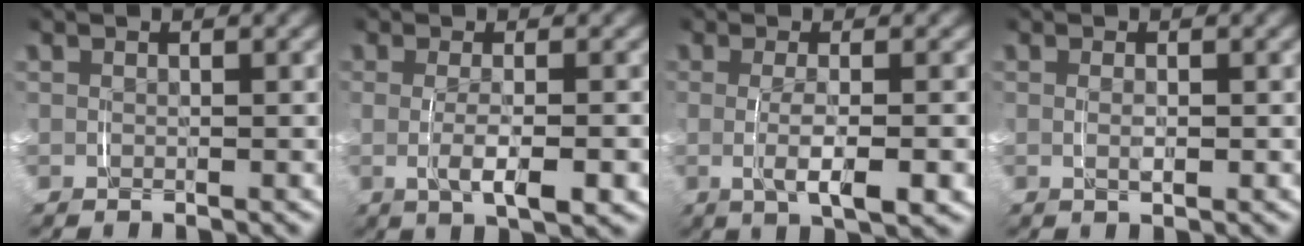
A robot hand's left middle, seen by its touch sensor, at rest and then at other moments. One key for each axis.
{"total": 3.4, "fx": -1.0, "fy": 0.2, "fz": 3.3, "tx": -0.049, "ty": -0.005, "tz": -0.012}
{"total": 3.8, "fx": -1.0, "fy": 0.2, "fz": 3.6, "tx": -0.055, "ty": -0.005, "tz": -0.013}
{"total": 1.0, "fx": -0.1, "fy": 0.0, "fz": 1.0, "tx": -0.016, "ty": -0.003, "tz": 0.000}